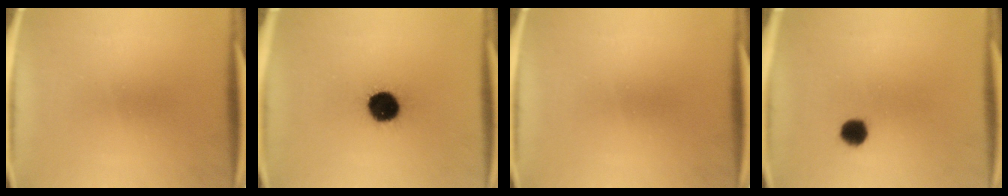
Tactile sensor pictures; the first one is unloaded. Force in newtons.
{"total": 12.5}
{"total": 0.0}
{"total": 4.0}